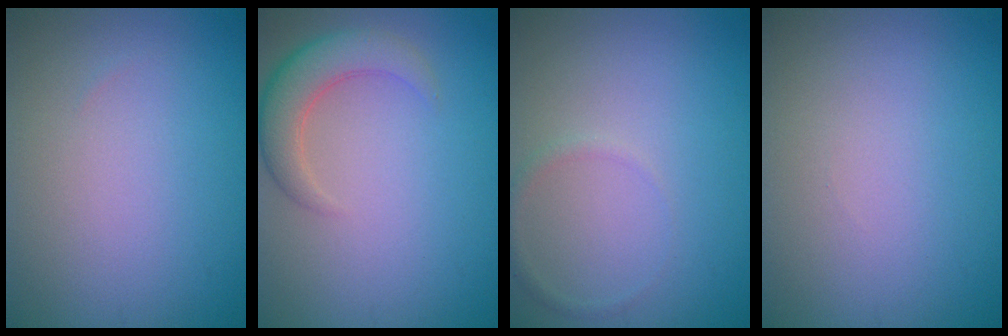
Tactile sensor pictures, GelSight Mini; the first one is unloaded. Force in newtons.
{"total": 3.9, "press": 3.9, "slide": 0.3}
{"total": 0.8, "press": 0.8, "slide": 0.0}
{"total": 0.0}